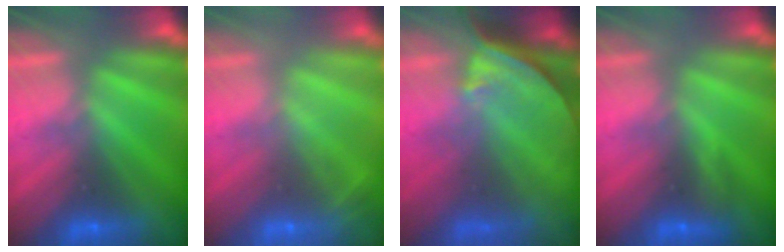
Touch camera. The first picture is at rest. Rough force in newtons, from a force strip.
{"total": 2.0}
{"total": 7.6}
{"total": 2.9}